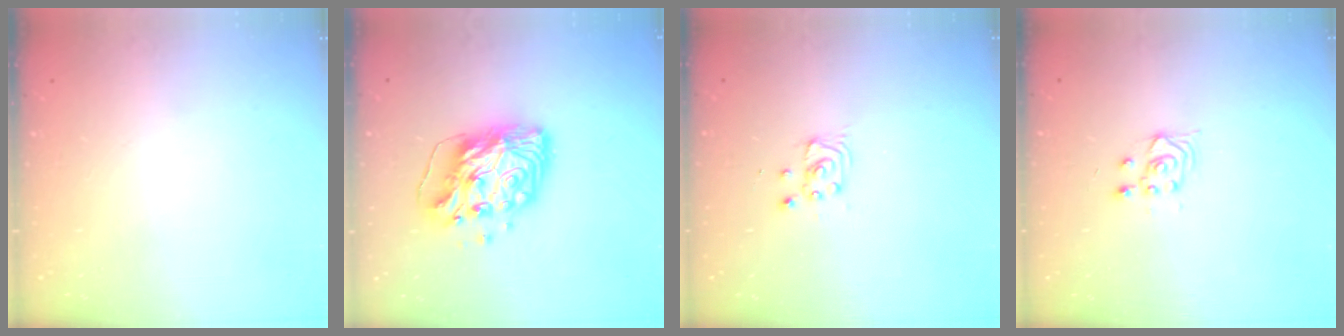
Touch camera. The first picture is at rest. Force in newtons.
{"total": 14.5, "press": 14.4, "slide": 1.8}
{"total": 2.9, "press": 2.9, "slide": 0.4}
{"total": 3.0, "press": 2.6, "slide": 1.3}